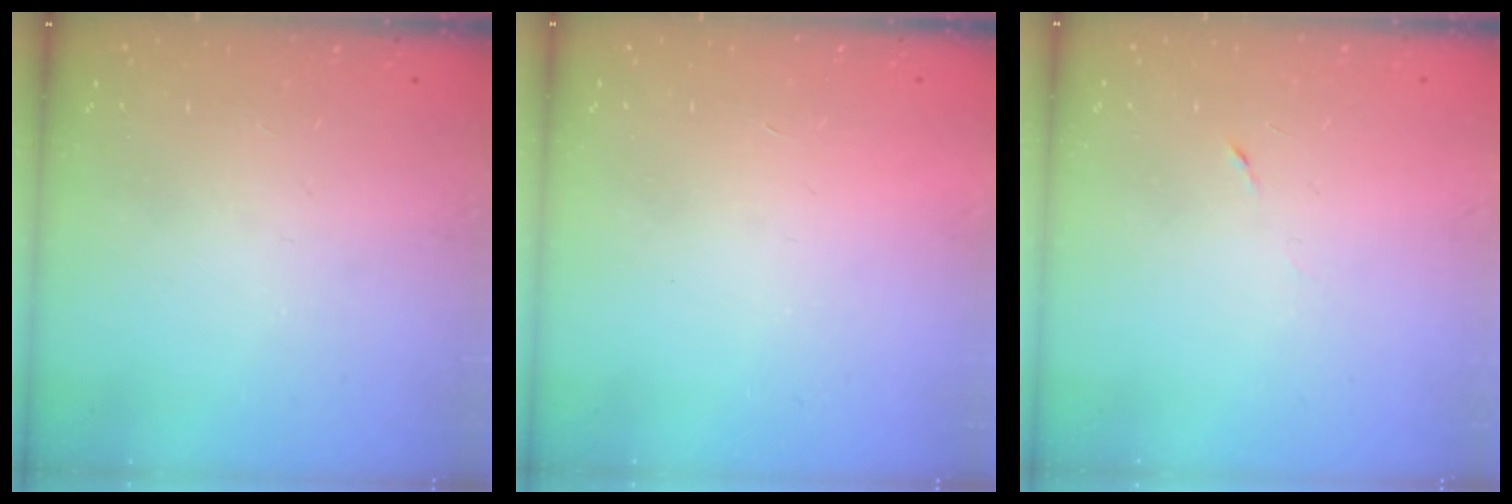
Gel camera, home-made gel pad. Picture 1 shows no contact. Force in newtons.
{"total": 1.6, "press": 1.6, "slide": 0.1}
{"total": 3.3, "press": 3.0, "slide": 1.4}